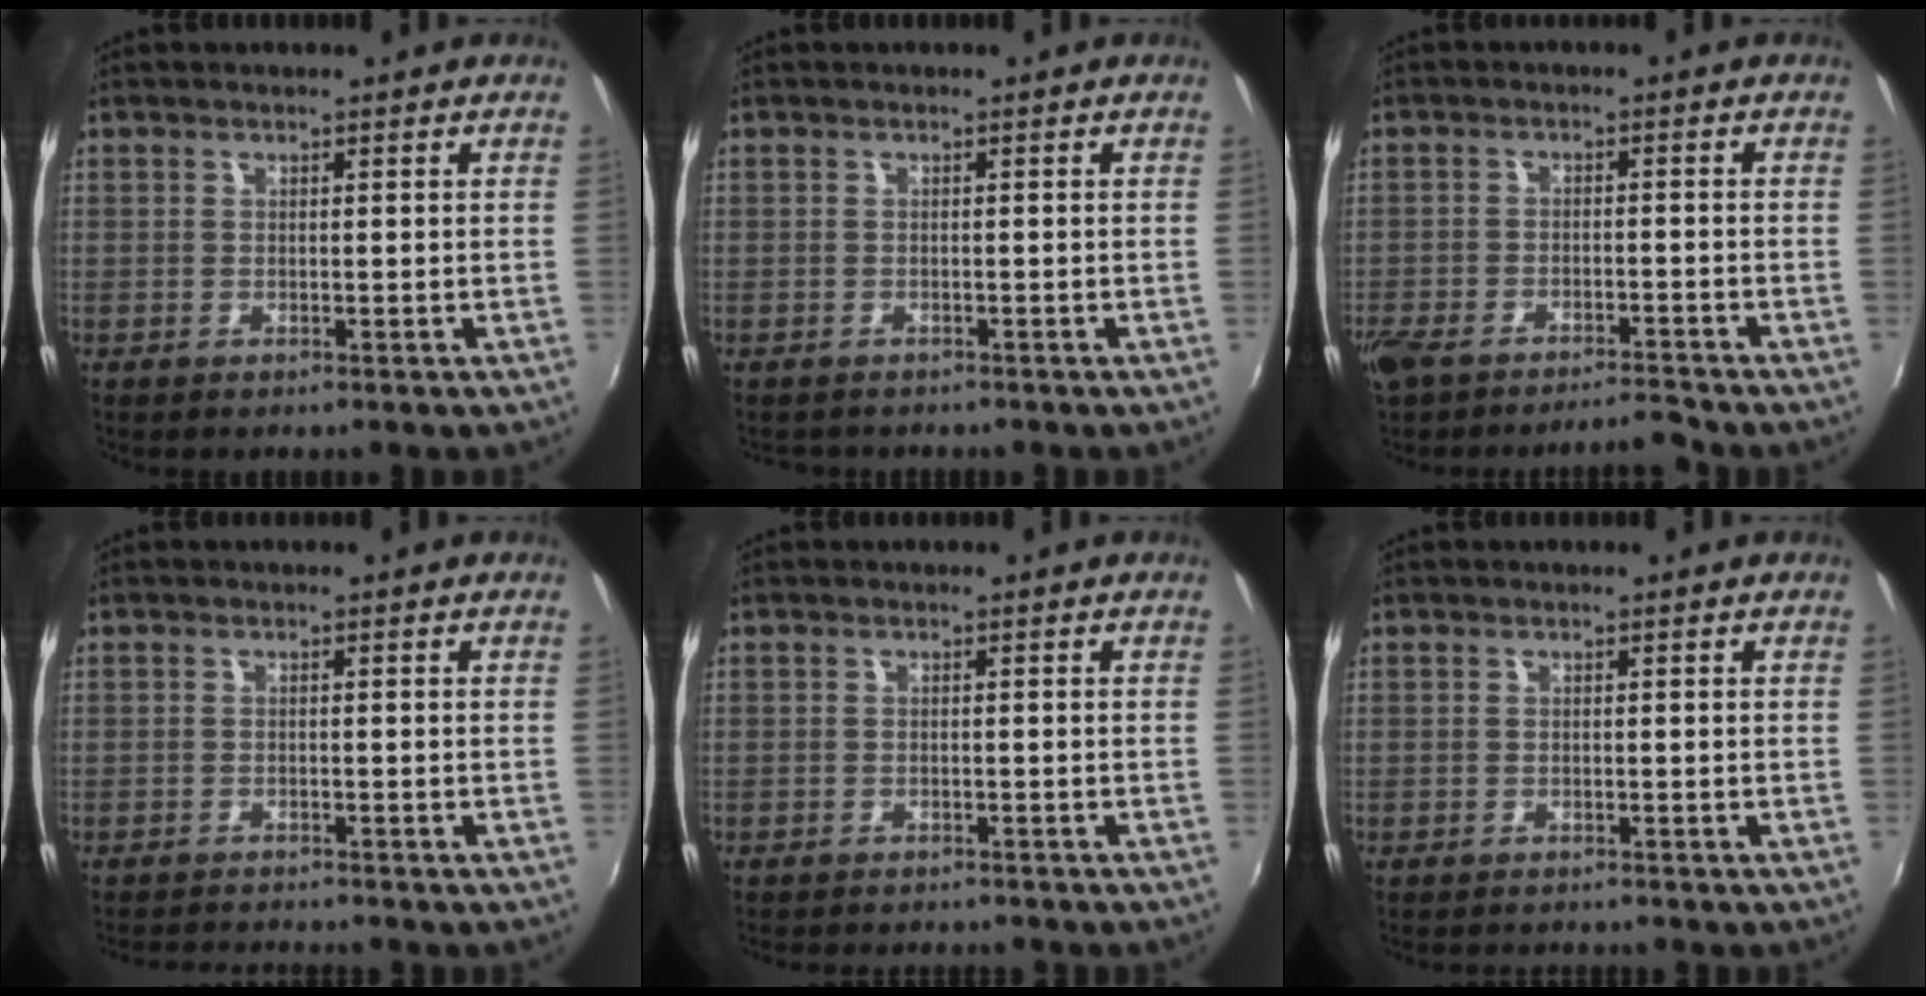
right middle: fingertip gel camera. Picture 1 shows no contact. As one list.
[{"total": 1.2, "force": [-1.0, 0.6, 0.1], "torque": [-0.007, -0.003, -0.015]}, {"total": 7.1, "force": [-6.4, 1.3, 2.6], "torque": [-0.076, -0.008, -0.113]}, {"total": 4.9, "force": [-4.8, 0.4, 1.1], "torque": [-0.035, -0.010, -0.079]}, {"total": 5.0, "force": [-4.6, 1.3, 1.5], "torque": [-0.042, -0.013, -0.069]}, {"total": 2.5, "force": [-2.4, 0.5, 0.5], "torque": [-0.017, -0.012, -0.038]}]